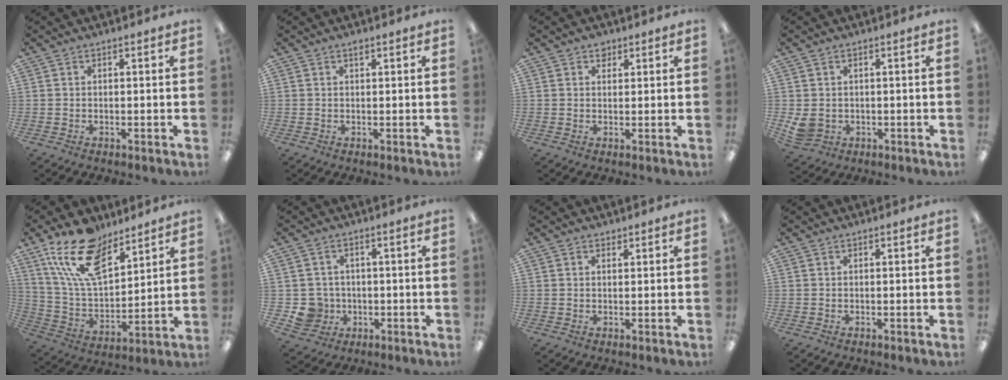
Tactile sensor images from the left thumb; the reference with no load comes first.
{"total": 1.0, "force": [0.6, 0.3, 0.7], "torque": [-0.006, -0.003, 0.010]}
{"total": 1.8, "force": [1.2, 1.2, 0.5], "torque": [0.006, -0.006, 0.020]}
{"total": 4.0, "force": [0.0, 3.4, 2.1], "torque": [-0.043, -0.004, 0.000]}
{"total": 17.9, "force": [11.8, 8.7, 10.3], "torque": [-0.205, -0.046, 0.217]}
{"total": 5.8, "force": [-1.0, 5.6, 1.1], "torque": [-0.034, 0.007, -0.014]}
{"total": 0.8, "force": [0.7, 0.3, 0.2], "torque": [0.005, -0.004, 0.013]}
{"total": 0.0}